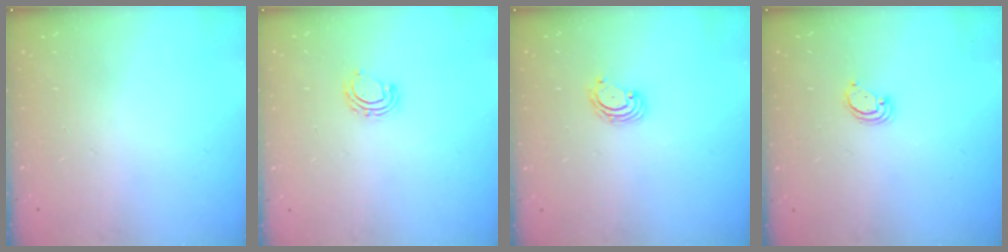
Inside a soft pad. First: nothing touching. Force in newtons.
{"total": 6.3, "press": 6.2, "slide": 1.3}
{"total": 2.8, "press": 2.8, "slide": 0.3}
{"total": 2.8, "press": 2.8, "slide": 0.2}